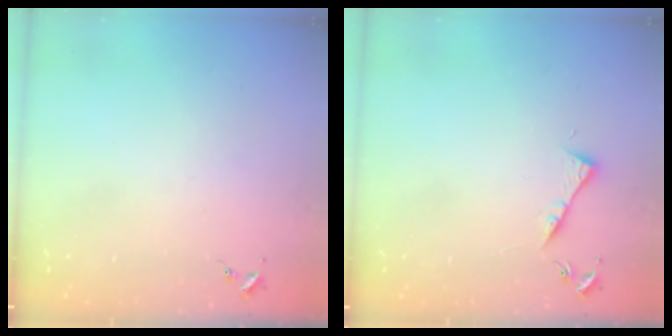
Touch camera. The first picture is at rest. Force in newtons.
{"total": 4.2, "press": 4.1, "slide": 0.5}